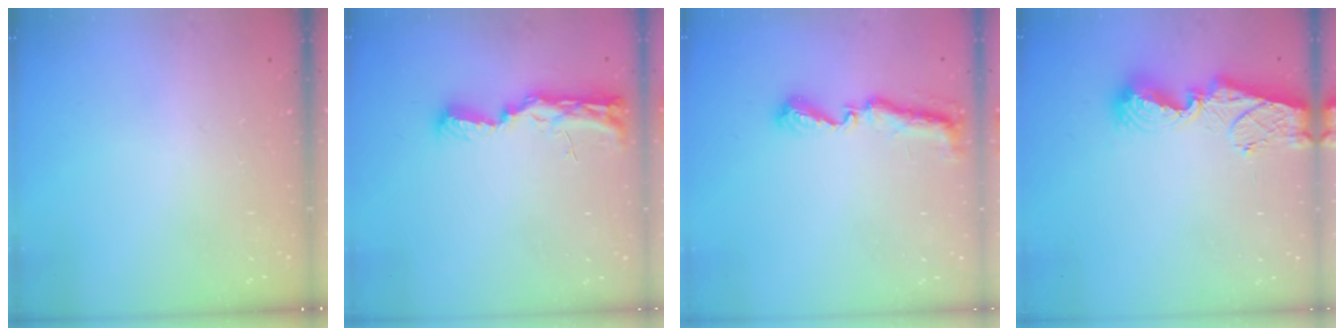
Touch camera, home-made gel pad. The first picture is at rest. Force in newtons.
{"total": 11.2, "press": 9.8, "slide": 5.4}
{"total": 8.1, "press": 8.1, "slide": 0.5}
{"total": 9.2, "press": 9.2, "slide": 1.1}